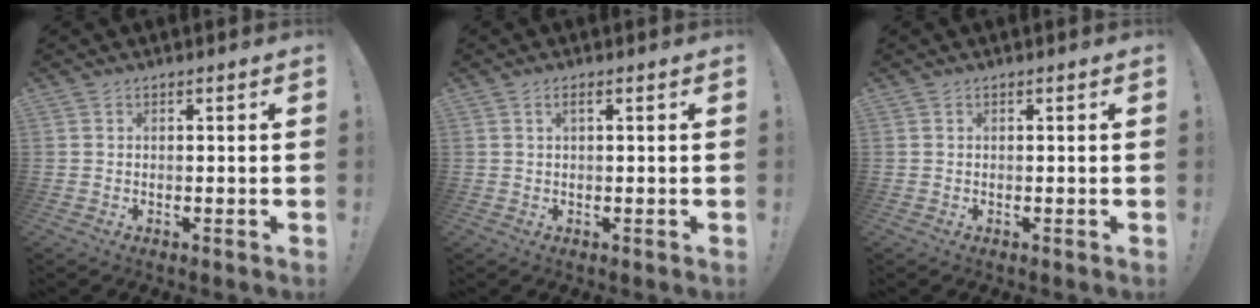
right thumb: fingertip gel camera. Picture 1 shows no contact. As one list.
[{"total": 1.7, "force": [0.4, 0.2, 1.6], "torque": [-0.029, -0.001, 0.006]}, {"total": 0.0}]